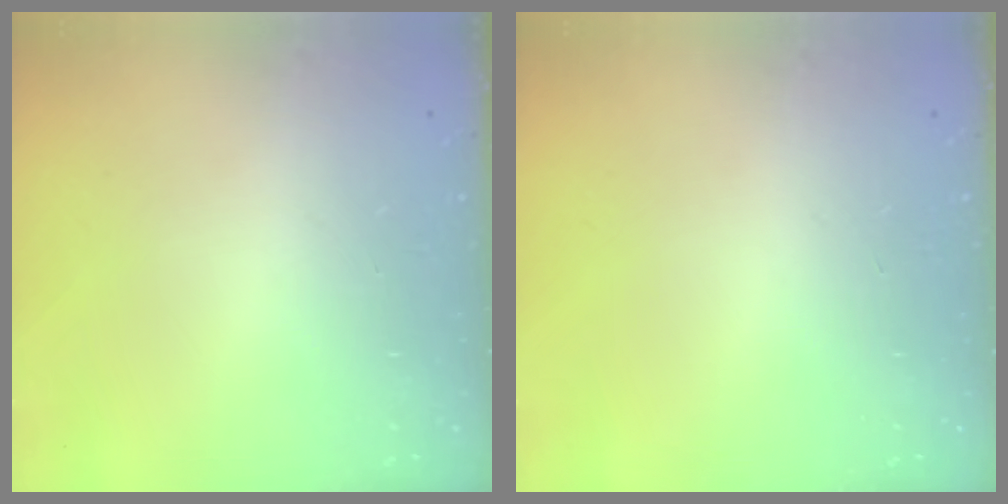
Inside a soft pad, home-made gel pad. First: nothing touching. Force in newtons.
{"total": 0.0}